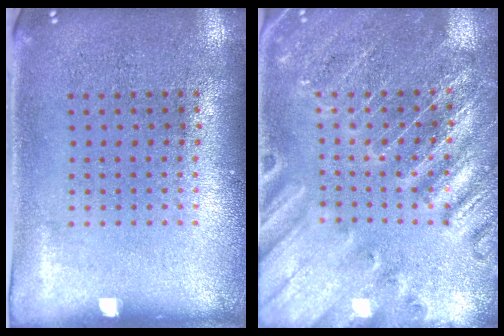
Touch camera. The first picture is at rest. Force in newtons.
{"total": 2.8, "press": 2.8, "slide": 0.4}